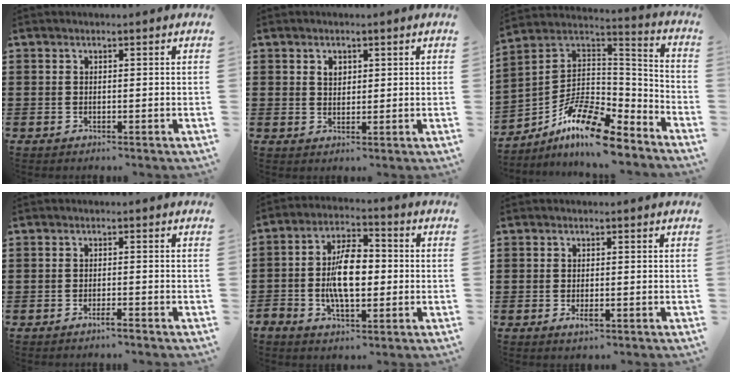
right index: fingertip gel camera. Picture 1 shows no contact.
{"total": 1.9, "force": [0.9, 1.4, 1.0], "torque": [-0.024, 0.007, 0.017]}
{"total": 12.6, "force": [-8.8, 3.6, 8.2], "torque": [-0.166, 0.019, -0.170]}
{"total": 1.5, "force": [-1.2, 0.1, 1.0], "torque": [-0.017, -0.002, -0.021]}
{"total": 9.1, "force": [-1.0, 4.4, 7.9], "torque": [-0.160, 0.006, -0.021]}
{"total": 1.6, "force": [-0.5, 0.6, 1.4], "torque": [-0.026, -0.002, -0.008]}